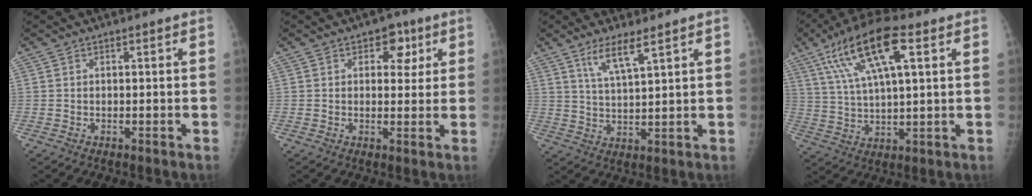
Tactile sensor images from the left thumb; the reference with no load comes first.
{"total": 5.2, "force": [2.1, 3.7, 2.9], "torque": [0.004, -0.003, 0.020]}
{"total": 6.0, "force": [3.8, 0.8, 4.5], "torque": [-0.088, -0.023, 0.079]}
{"total": 15.6, "force": [6.7, 5.2, 13.1], "torque": [-0.236, 0.004, 0.120]}